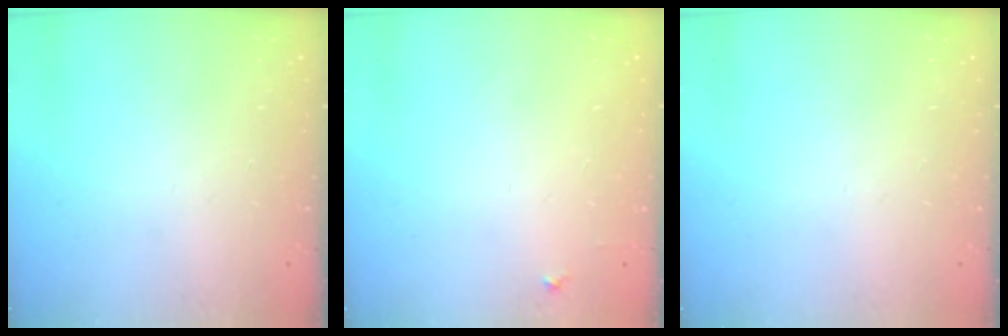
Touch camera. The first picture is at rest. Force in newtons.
{"total": 4.1, "press": 4.1, "slide": 0.6}
{"total": 0.0}